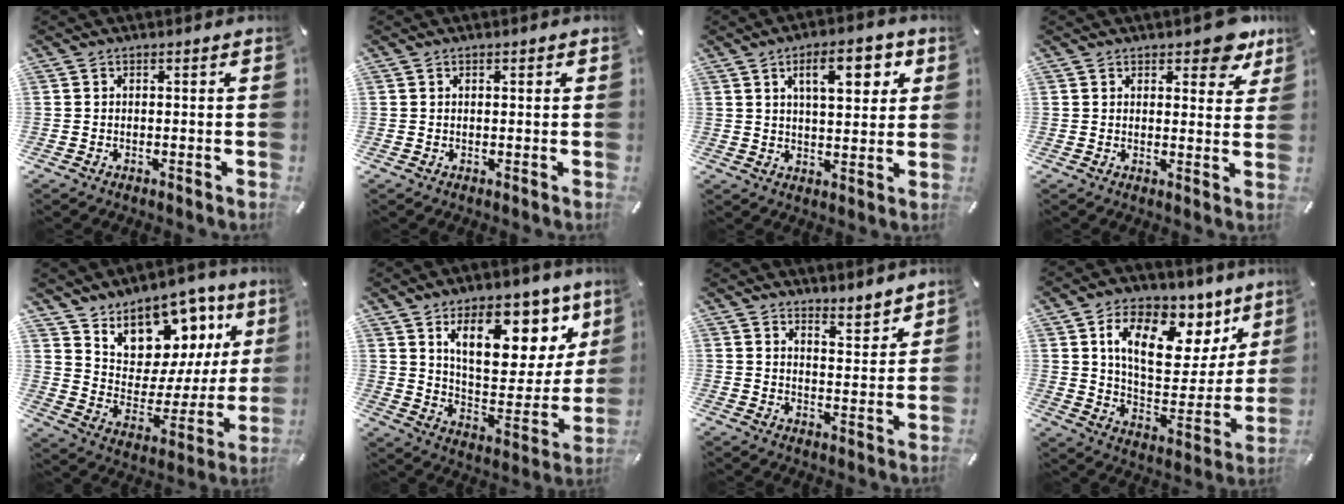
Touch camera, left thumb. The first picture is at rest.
{"total": 0.5, "force": [0.3, 0.2, 0.4], "torque": [-0.007, 0.001, 0.004]}
{"total": 10.7, "force": [4.8, 4.5, 8.5], "torque": [-0.125, -0.006, 0.074]}
{"total": 8.0, "force": [5.7, 3.8, 4.1], "torque": [-0.029, -0.039, 0.096]}
{"total": 12.8, "force": [10.4, 7.1, 2.7], "torque": [-0.044, -0.112, 0.181]}
{"total": 20.1, "force": [11.4, 10.3, 13.0], "torque": [-0.183, -0.067, 0.187]}
{"total": 5.1, "force": [5.0, 1.3, 0.2], "torque": [0.009, -0.048, 0.087]}
{"total": 18.7, "force": [10.0, 10.3, 12.0], "torque": [-0.190, -0.052, 0.169]}